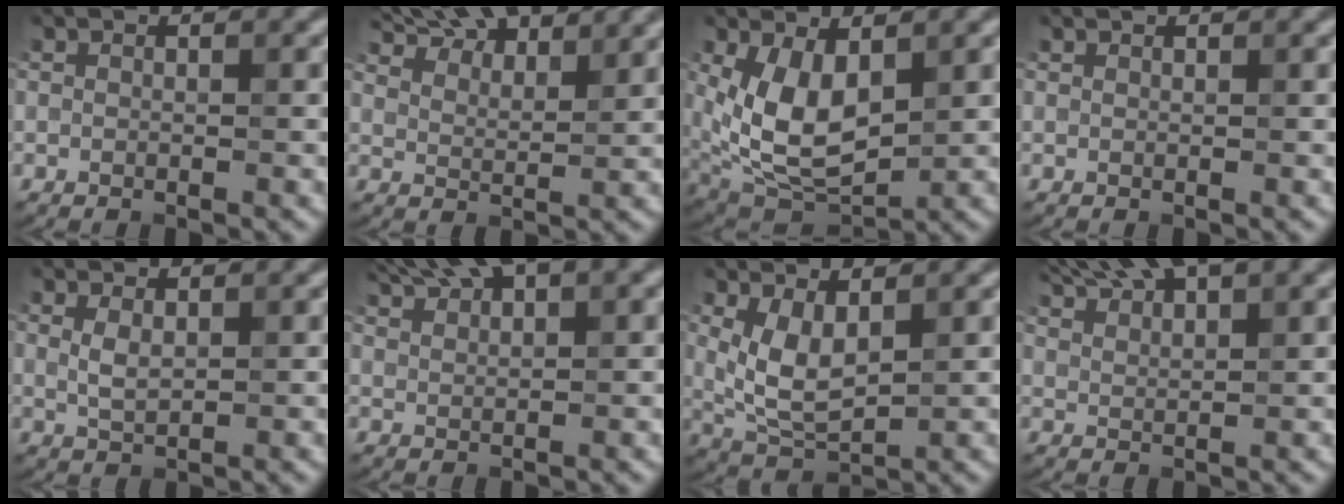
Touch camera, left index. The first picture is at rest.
{"total": 10.4, "force": [8.7, 3.0, 4.9], "torque": [-0.076, 0.015, 0.117]}
{"total": 7.5, "force": [1.2, 4.1, 6.1], "torque": [-0.134, -0.009, 0.025]}
{"total": 0.5, "force": [0.5, 0.0, 0.0], "torque": [0.002, -0.001, 0.011]}
{"total": 1.7, "force": [0.6, 0.9, 1.3], "torque": [-0.031, -0.002, 0.016]}
{"total": 5.8, "force": [4.6, 1.1, 3.4], "torque": [-0.056, 0.016, 0.078]}
{"total": 4.4, "force": [1.3, 2.2, 3.5], "torque": [-0.083, -0.006, 0.031]}
{"total": 7.8, "force": [6.4, 1.5, 4.2], "torque": [-0.069, 0.019, 0.094]}